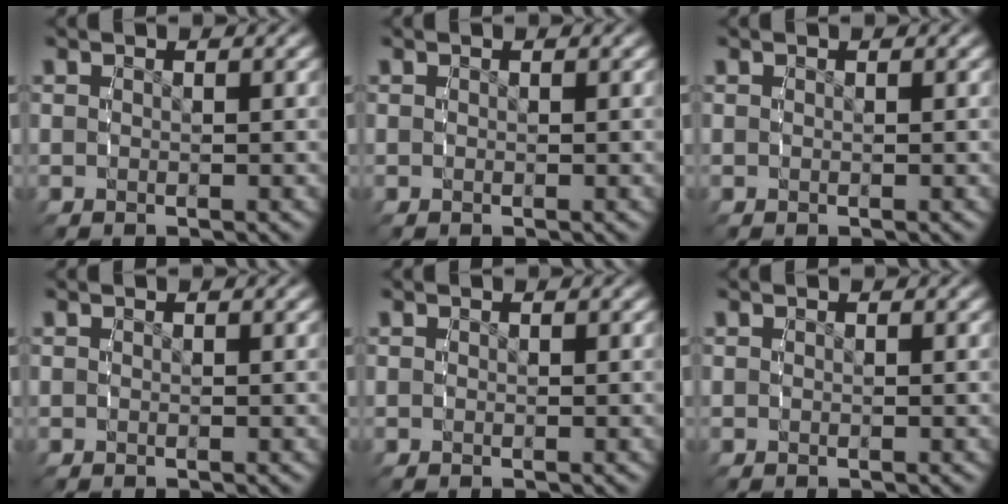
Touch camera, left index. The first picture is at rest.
{"total": 0.0}
{"total": 0.0}
{"total": 0.0}
{"total": 0.0}
{"total": 0.0}